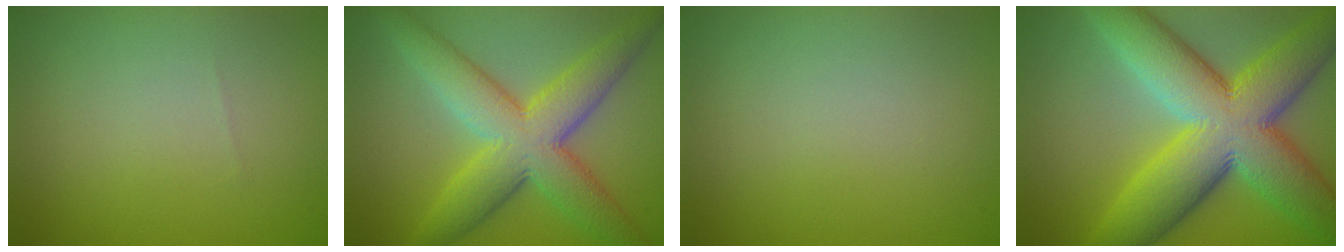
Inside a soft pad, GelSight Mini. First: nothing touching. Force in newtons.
{"total": 8.5, "press": 8.5, "slide": 0.3}
{"total": 0.0}
{"total": 14.5, "press": 14.5, "slide": 0.9}